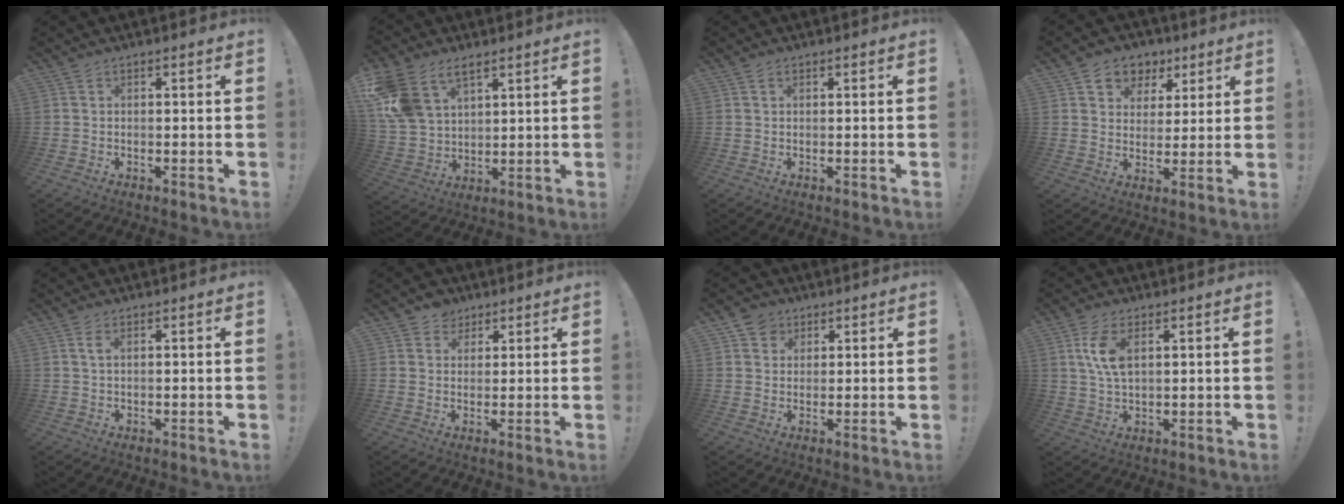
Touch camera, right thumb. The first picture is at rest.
{"total": 13.0, "force": [7.5, 8.3, 6.6], "torque": [-0.148, -0.043, 0.149]}
{"total": 0.6, "force": [0.4, 0.4, 0.3], "torque": [-0.009, 0.002, 0.008]}
{"total": 8.0, "force": [3.9, 6.8, 1.5], "torque": [-0.024, -0.022, 0.079]}
{"total": 1.6, "force": [0.6, 0.4, 1.5], "torque": [-0.028, 0.001, 0.010]}
{"total": 4.5, "force": [2.6, 3.7, 0.2], "torque": [0.002, -0.015, 0.048]}
{"total": 4.8, "force": [3.0, 3.7, 0.4], "torque": [-0.006, -0.018, 0.058]}
{"total": 7.8, "force": [2.7, 3.7, 6.3], "torque": [-0.133, -0.010, 0.043]}